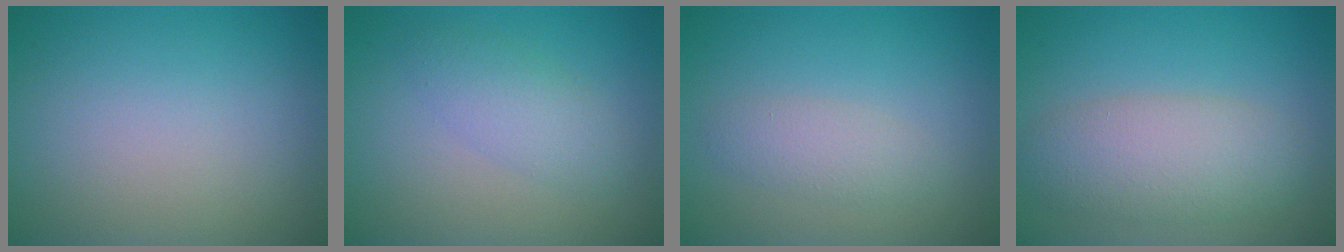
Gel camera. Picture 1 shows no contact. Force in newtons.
{"total": 2.6, "press": 2.6, "slide": 0.1}
{"total": 2.0, "press": 2.0, "slide": 0.1}
{"total": 5.0, "press": 5.0, "slide": 0.3}